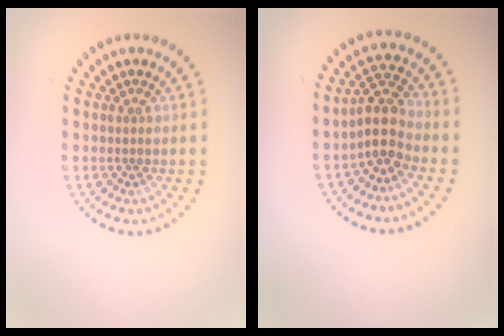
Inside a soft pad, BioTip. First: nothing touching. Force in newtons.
{"total": 3.6, "press": 2.9, "slide": 2.2}